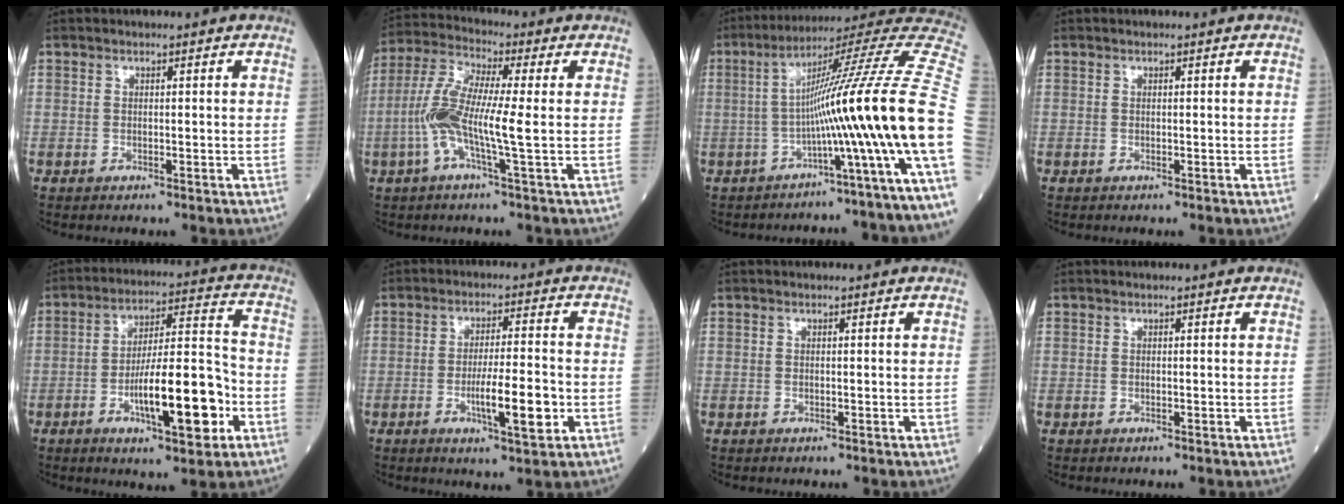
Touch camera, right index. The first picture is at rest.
{"total": 10.2, "force": [-1.3, 0.4, 10.1], "torque": [-0.213, 0.013, -0.039]}
{"total": 17.3, "force": [-4.1, -2.0, 16.7], "torque": [-0.224, 0.026, -0.076]}
{"total": 0.0}
{"total": 14.6, "force": [-5.0, 3.2, 13.3], "torque": [-0.215, 0.009, -0.075]}
{"total": 8.0, "force": [-2.3, 0.9, 7.6], "torque": [-0.124, -0.006, -0.037]}
{"total": 0.0}
{"total": 0.0}